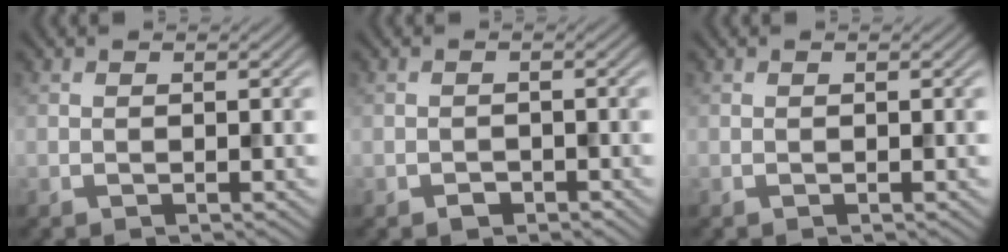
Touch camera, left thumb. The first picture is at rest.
{"total": 1.2, "force": [-0.9, 0.8, 0.4], "torque": [-0.005, -0.002, -0.017]}
{"total": 0.0}